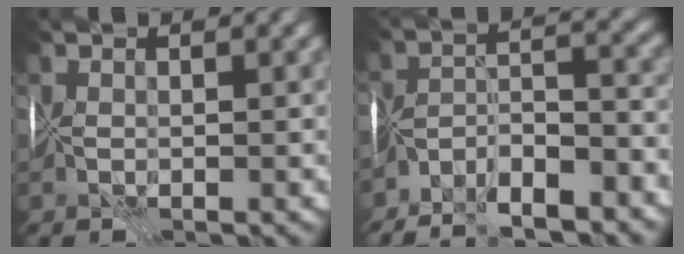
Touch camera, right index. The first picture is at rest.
{"total": 7.1, "force": [-6.1, 1.7, 3.3], "torque": [-0.043, 0.002, -0.114]}